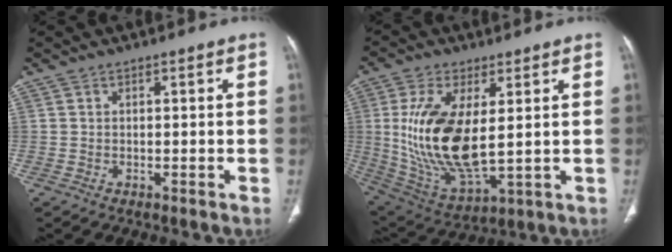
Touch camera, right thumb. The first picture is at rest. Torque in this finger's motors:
{"motor_torque": [1.05, 1.01, 1.92, -0.33, 0.65]}